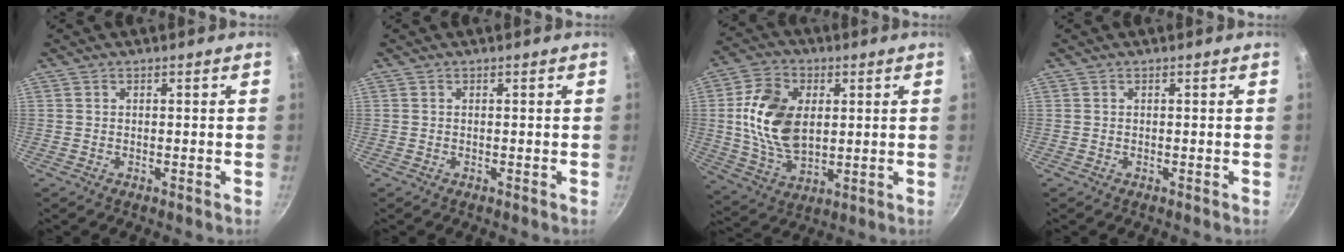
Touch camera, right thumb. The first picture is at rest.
{"total": 0.0}
{"total": 15.2, "force": [2.0, 9.9, 11.3], "torque": [-0.195, -0.006, 0.040]}
{"total": 0.0}